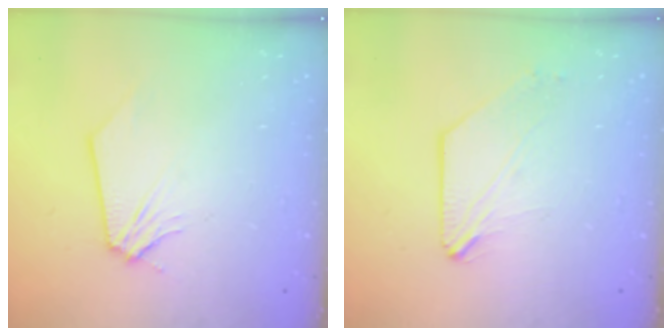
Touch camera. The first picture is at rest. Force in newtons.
{"total": 0.8, "press": 0.8, "slide": 0.2}